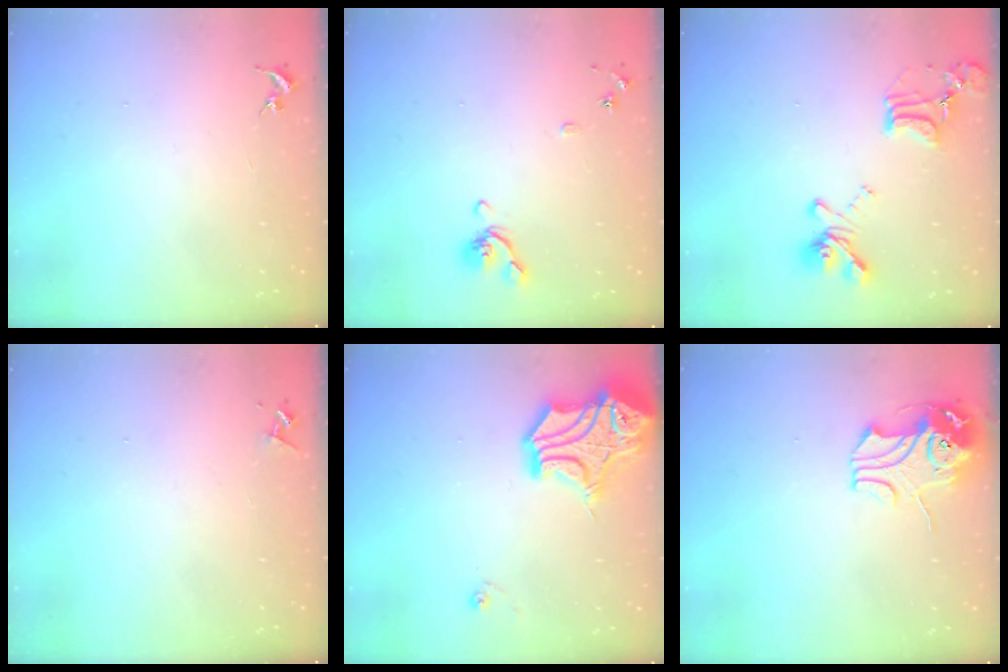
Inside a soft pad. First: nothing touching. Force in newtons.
{"total": 7.9, "press": 7.7, "slide": 1.4}
{"total": 16.9, "press": 16.8, "slide": 1.2}
{"total": 4.2, "press": 4.2, "slide": 0.5}
{"total": 17.1, "press": 16.9, "slide": 2.2}
{"total": 10.6, "press": 10.4, "slide": 1.7}